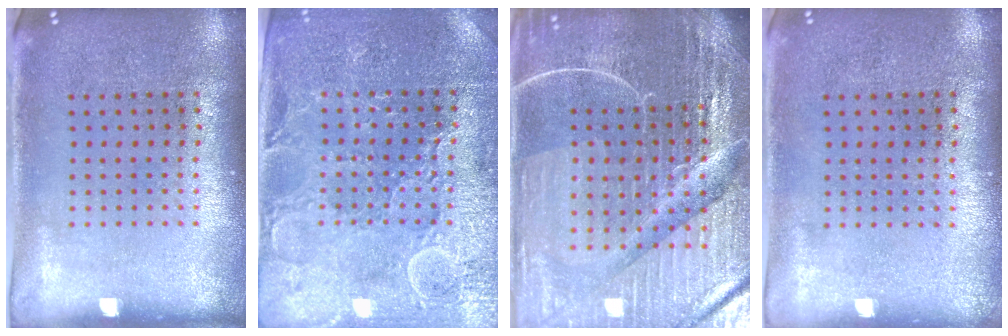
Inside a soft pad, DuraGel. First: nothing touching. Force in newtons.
{"total": 3.4, "press": 3.4, "slide": 0.7}
{"total": 6.6, "press": 5.9, "slide": 3.0}
{"total": 0.0}